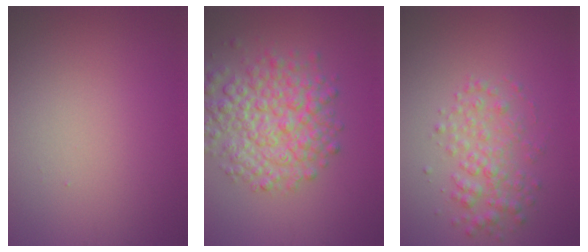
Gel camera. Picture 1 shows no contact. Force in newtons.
{"total": 6.5, "press": 6.5, "slide": 0.2}
{"total": 3.0, "press": 3.0, "slide": 0.0}